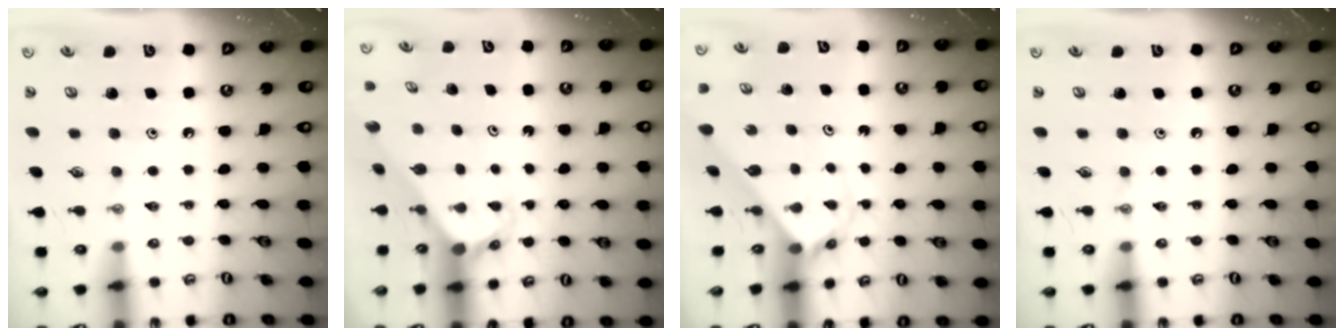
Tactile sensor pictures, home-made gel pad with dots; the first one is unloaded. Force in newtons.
{"total": 3.1, "press": 3.1, "slide": 0.2}
{"total": 2.7, "press": 2.7, "slide": 0.2}
{"total": 0.0}